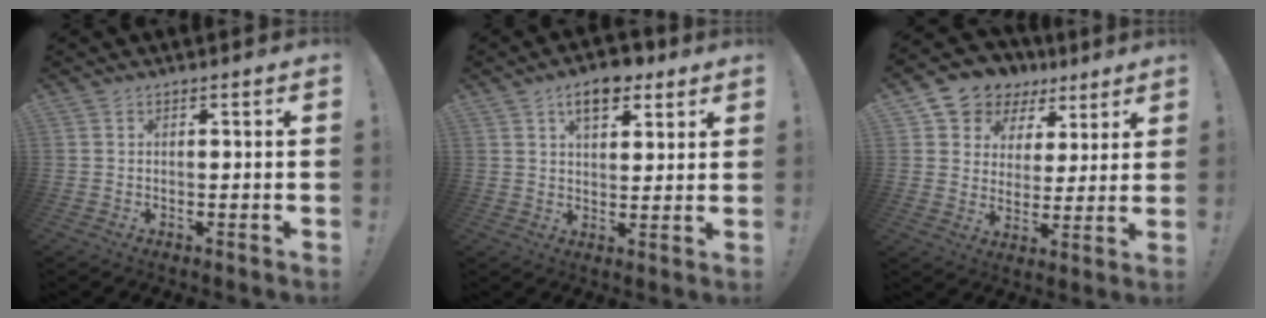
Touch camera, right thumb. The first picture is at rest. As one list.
[{"total": 8.8, "force": [5.4, 4.8, 5.0], "torque": [-0.064, -0.022, 0.096]}, {"total": 8.4, "force": [5.2, 6.5, 1.0], "torque": [-0.026, -0.036, 0.104]}]